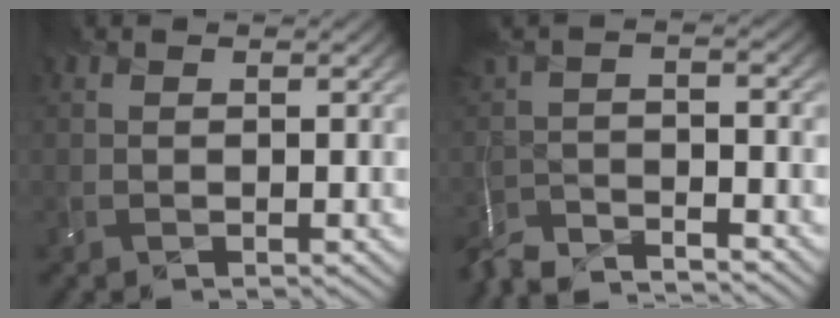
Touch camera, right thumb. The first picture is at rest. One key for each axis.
{"total": 7.7, "fx": -7.3, "fy": 0.1, "fz": 2.5, "tx": -0.042, "ty": -0.011, "tz": -0.133}